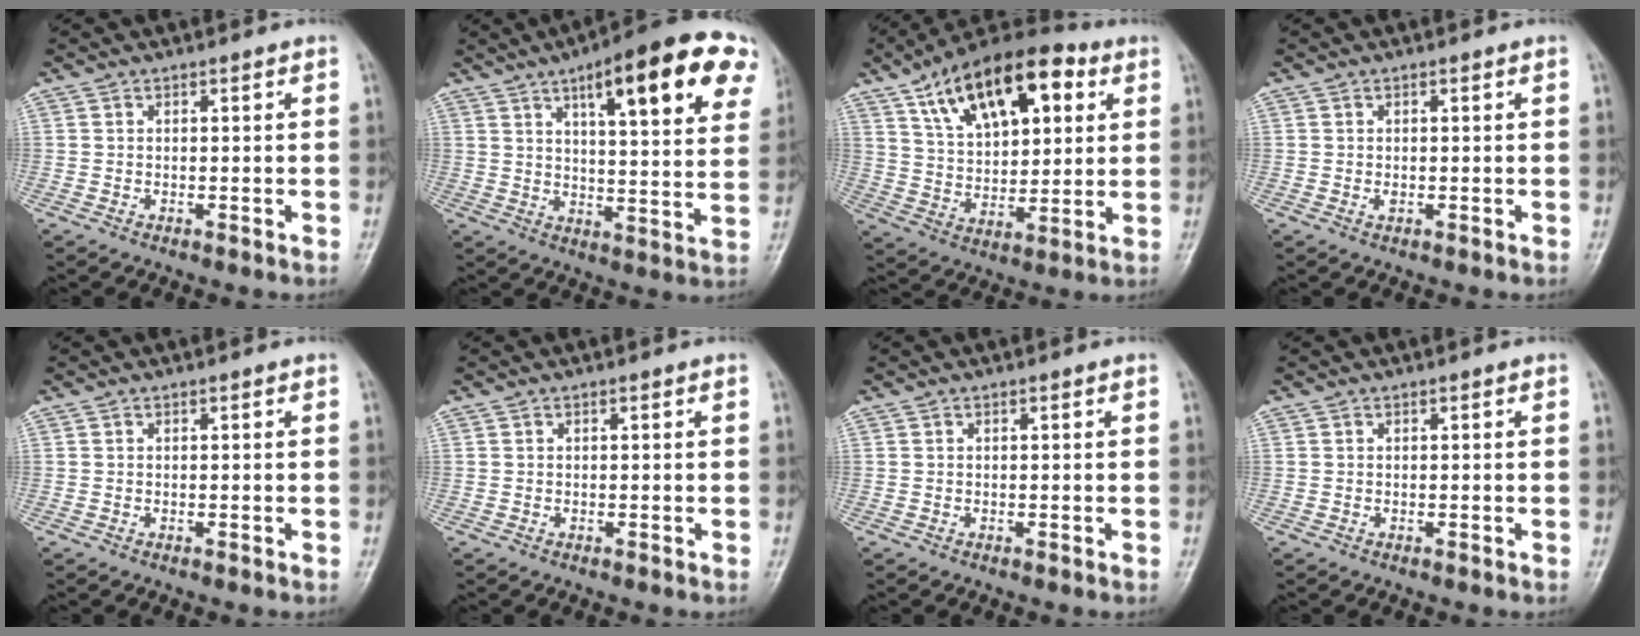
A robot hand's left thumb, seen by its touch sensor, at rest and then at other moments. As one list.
[{"total": 21.0, "force": [10.1, 5.6, 17.5], "torque": [-0.211, -0.015, 0.136]}, {"total": 20.6, "force": [9.2, 10.5, 15.1], "torque": [-0.205, -0.013, 0.156]}, {"total": 0.8, "force": [0.0, 0.4, 0.7], "torque": [-0.009, 0.001, 0.002]}, {"total": 0.0}, {"total": 0.0}, {"total": 0.0}, {"total": 0.0}]